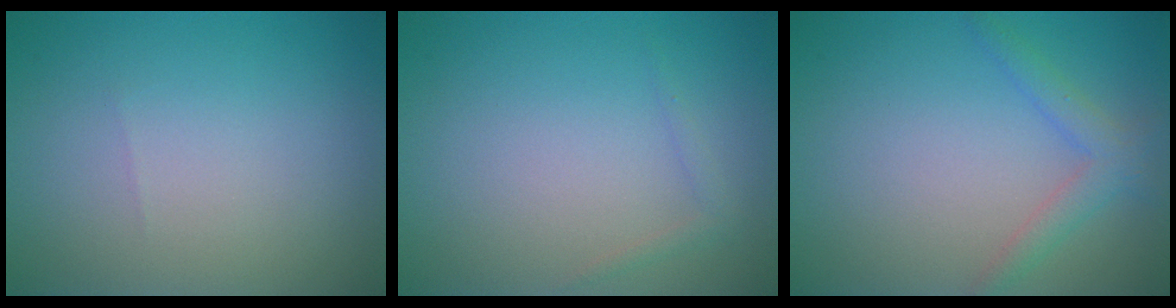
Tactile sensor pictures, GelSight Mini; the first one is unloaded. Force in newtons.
{"total": 0.7, "press": 0.7, "slide": 0.1}
{"total": 2.2, "press": 2.2, "slide": 0.1}